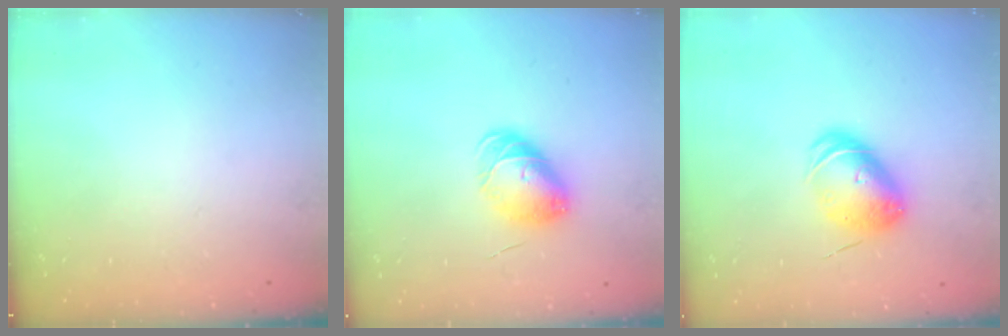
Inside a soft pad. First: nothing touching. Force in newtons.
{"total": 7.2, "press": 7.2, "slide": 0.1}
{"total": 8.7, "press": 8.6, "slide": 1.1}